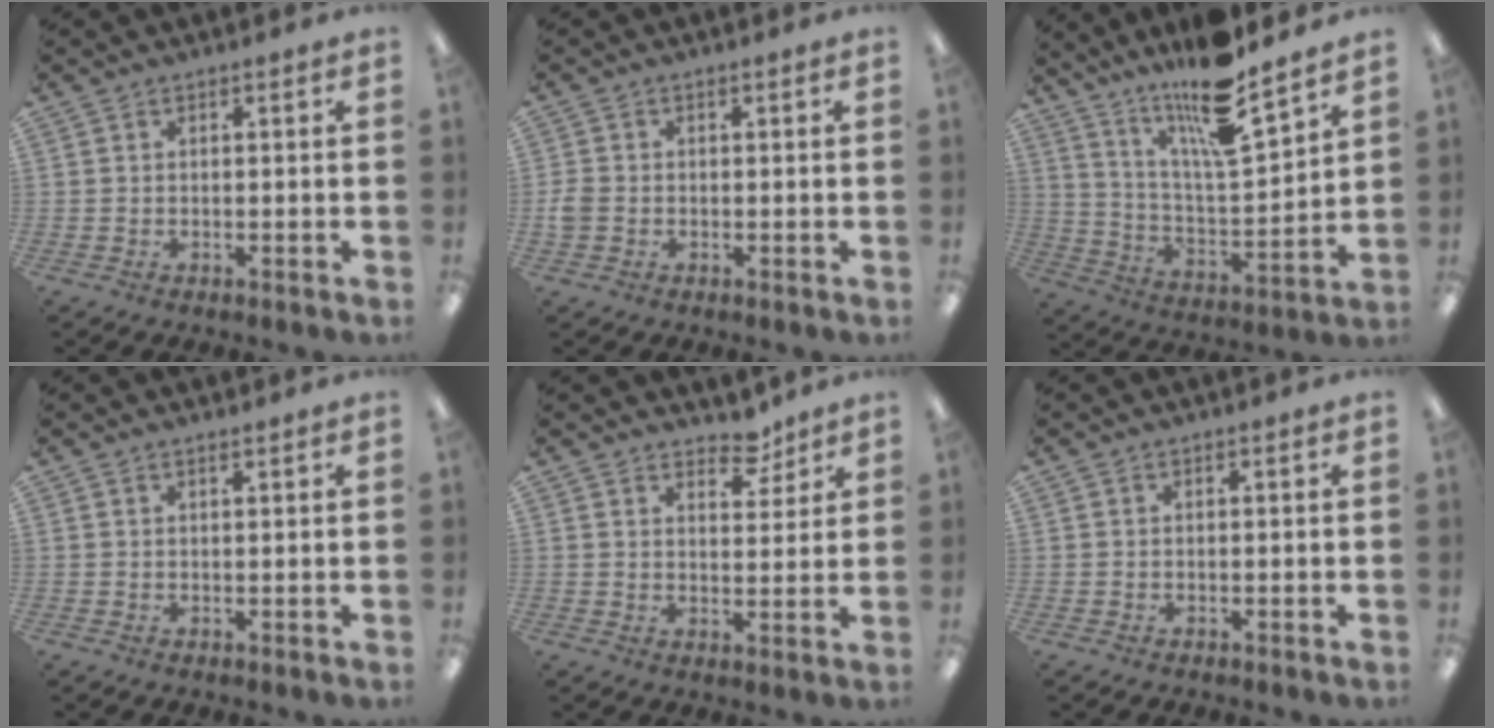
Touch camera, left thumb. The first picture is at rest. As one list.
[{"total": 2.7, "force": [-0.5, 2.1, 1.5], "torque": [-0.031, 0.003, -0.010]}, {"total": 15.7, "force": [12.9, 2.3, 8.7], "torque": [-0.168, -0.086, 0.216]}, {"total": 0.8, "force": [0.7, 0.1, 0.3], "torque": [-0.006, 0.000, 0.013]}, {"total": 6.1, "force": [5.1, 2.7, 1.8], "torque": [-0.008, -0.037, 0.088]}, {"total": 0.0}]